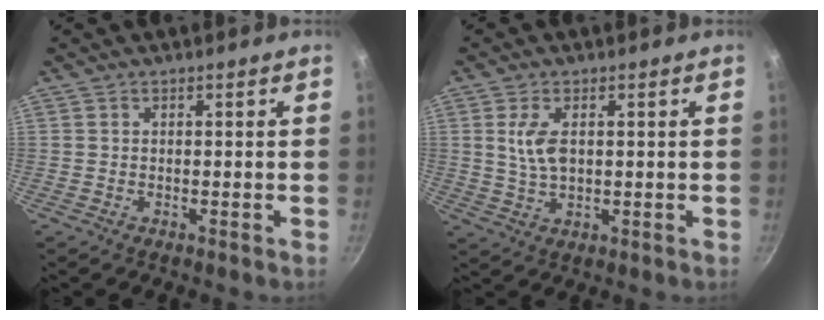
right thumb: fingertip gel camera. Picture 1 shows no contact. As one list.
[{"total": 5.6, "force": [1.1, 3.0, 4.6], "torque": [-0.086, -0.004, 0.024]}]